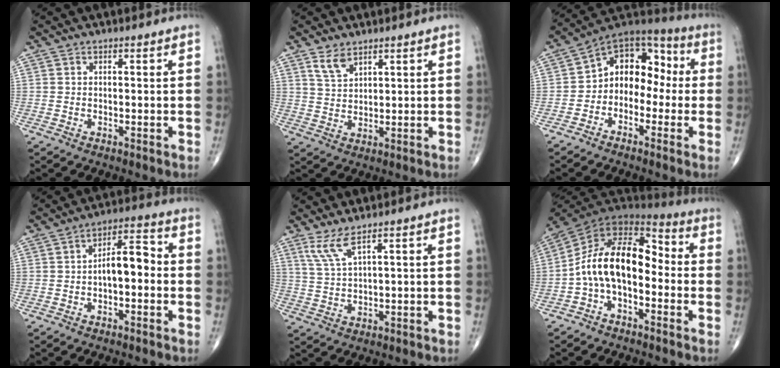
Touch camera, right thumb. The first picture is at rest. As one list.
[{"total": 4.1, "force": [2.9, 2.0, 2.2], "torque": [-0.035, -0.017, 0.062]}, {"total": 12.2, "force": [-1.2, 8.9, 8.2], "torque": [-0.076, 0.054, -0.040]}, {"total": 9.5, "force": [-0.8, 5.1, 8.0], "torque": [-0.101, 0.037, -0.022]}, {"total": 4.6, "force": [3.0, 0.4, 3.4], "torque": [-0.081, -0.019, 0.071]}, {"total": 15.3, "force": [-2.5, 9.0, 12.2], "torque": [-0.190, 0.069, -0.057]}]